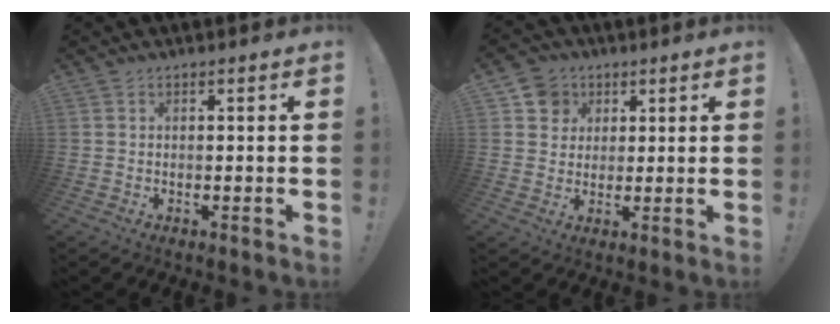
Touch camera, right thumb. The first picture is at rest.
{"total": 7.2, "force": [3.4, 6.2, 1.4], "torque": [-0.018, -0.017, 0.069]}